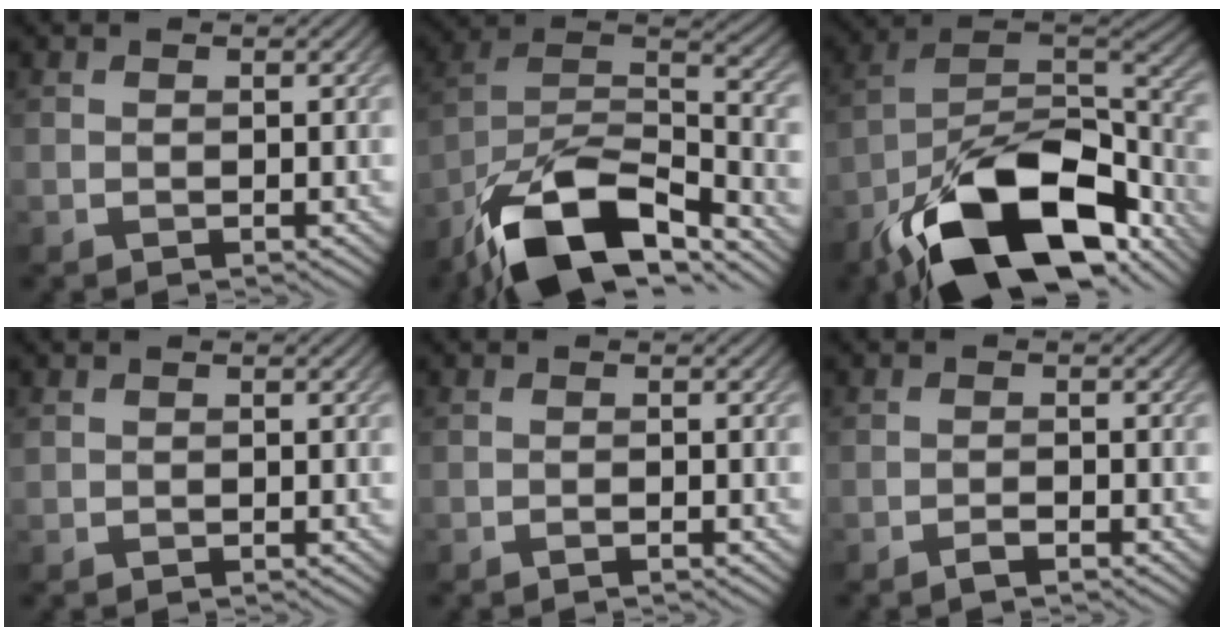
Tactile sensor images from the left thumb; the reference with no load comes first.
{"total": 16.0, "force": [-11.3, 6.2, 9.6], "torque": [-0.207, -0.020, -0.198]}
{"total": 19.4, "force": [-11.9, 9.0, 12.4], "torque": [-0.224, -0.034, -0.200]}
{"total": 0.6, "force": [0.5, 0.3, 0.2], "torque": [-0.006, 0.000, 0.013]}
{"total": 0.6, "force": [-0.4, 0.0, 0.4], "torque": [-0.008, 0.000, -0.007]}
{"total": 1.3, "force": [-0.9, 0.2, 0.8], "torque": [-0.015, 0.001, -0.018]}